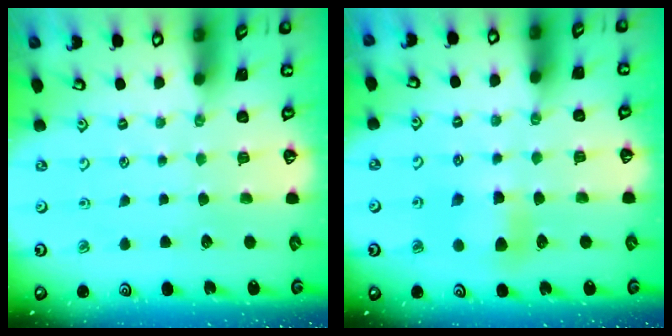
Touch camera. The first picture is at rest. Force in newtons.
{"total": 5.4, "press": 5.4, "slide": 0.2}